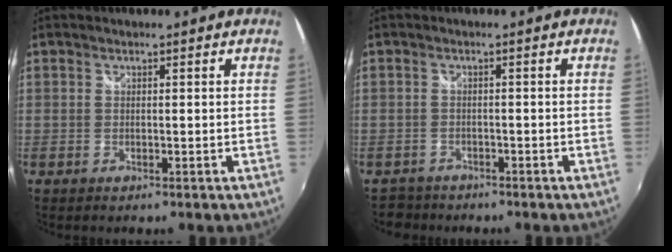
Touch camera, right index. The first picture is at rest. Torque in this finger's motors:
{"motor_torque": [0.01, -0.05, -0.08, -0.12]}